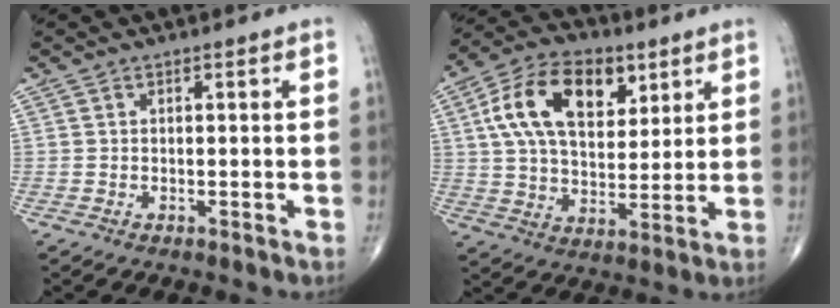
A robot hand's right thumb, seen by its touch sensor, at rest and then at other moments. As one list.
[{"total": 17.3, "force": [6.3, 10.2, 12.5], "torque": [-0.191, -0.006, 0.109]}]